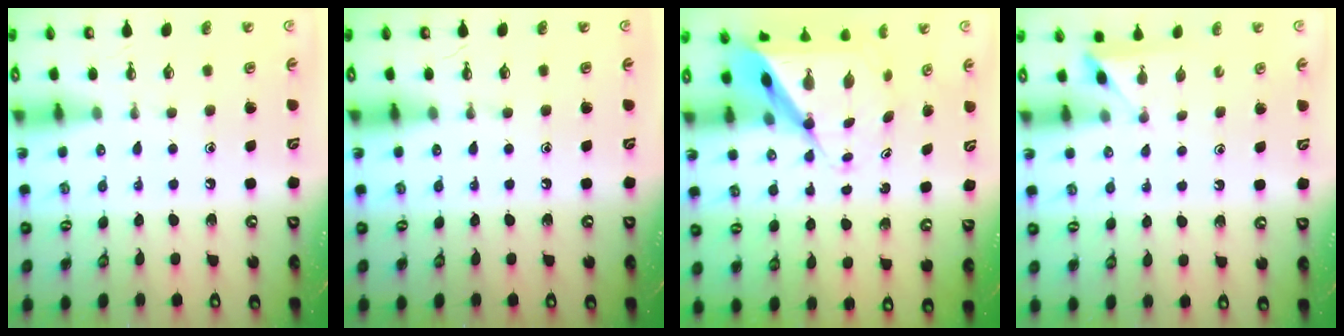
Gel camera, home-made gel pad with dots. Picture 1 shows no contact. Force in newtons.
{"total": 0.0}
{"total": 9.0, "press": 8.9, "slide": 0.8}
{"total": 2.5, "press": 2.4, "slide": 0.3}